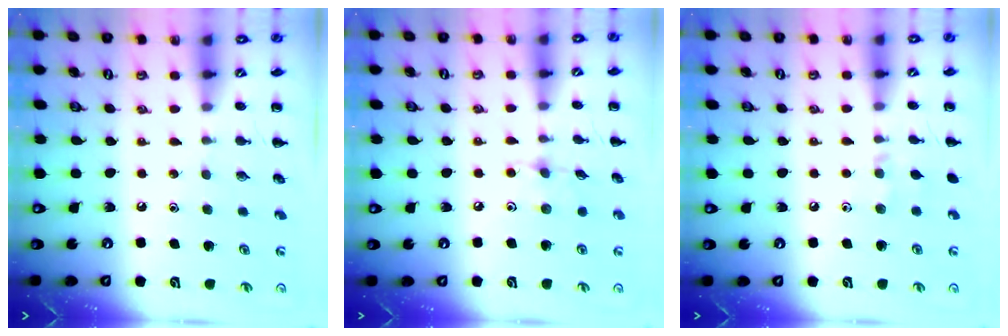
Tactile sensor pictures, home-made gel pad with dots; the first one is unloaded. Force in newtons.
{"total": 5.1, "press": 5.0, "slide": 1.0}
{"total": 3.7, "press": 3.4, "slide": 1.4}